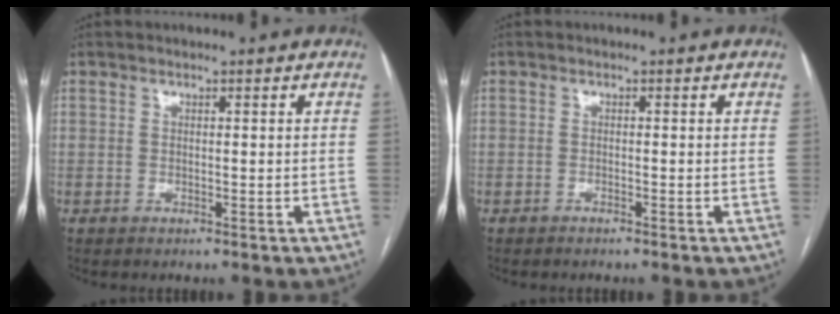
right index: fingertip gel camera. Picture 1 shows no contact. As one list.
[{"total": 0.6, "force": [-0.5, -0.1, 0.2], "torque": [-0.005, 0.000, -0.011]}]